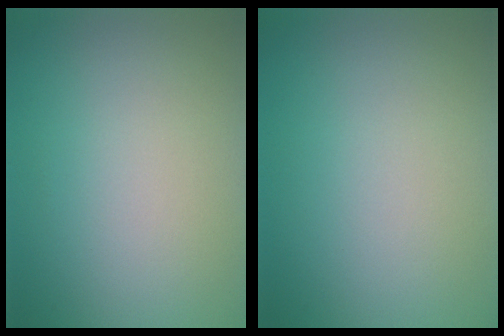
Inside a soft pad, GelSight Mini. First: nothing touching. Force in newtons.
{"total": 0.0}